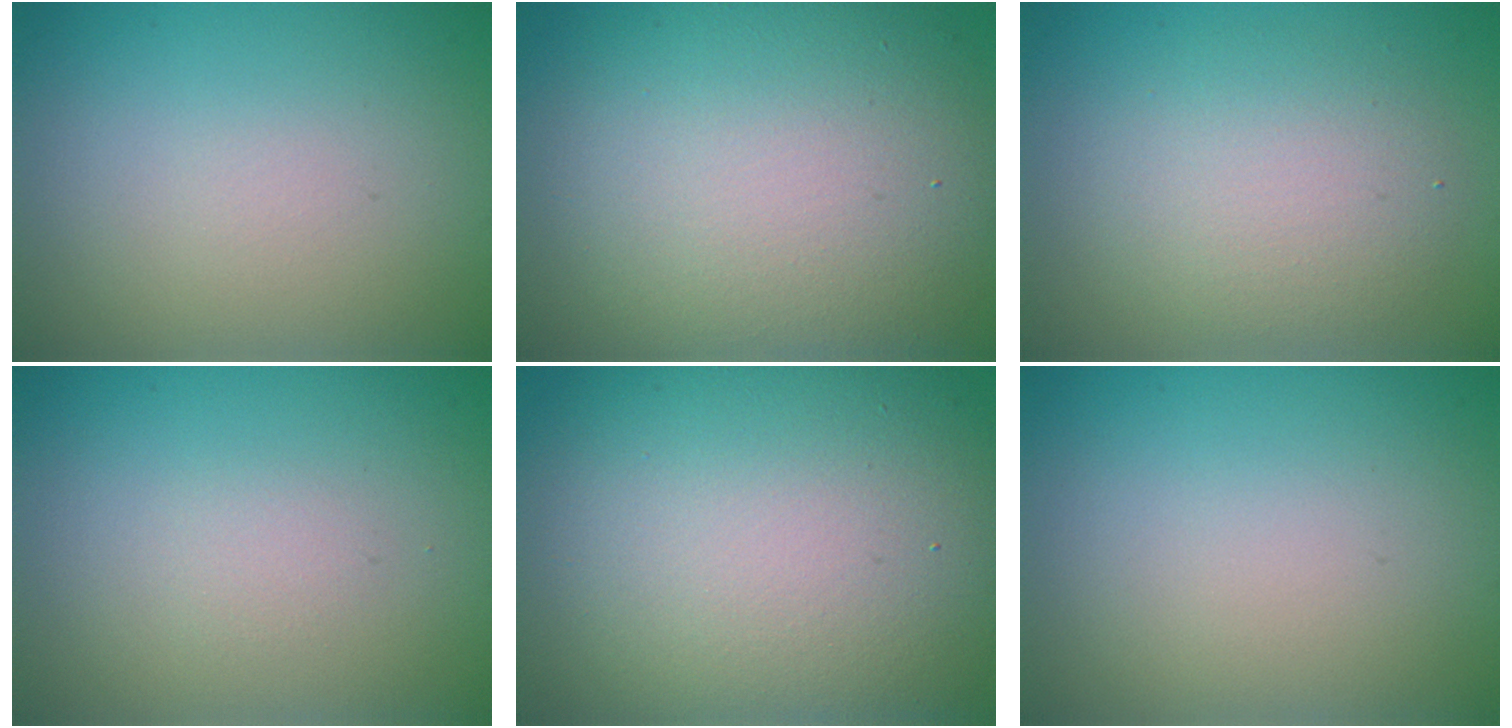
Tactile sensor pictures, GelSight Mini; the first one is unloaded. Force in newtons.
{"total": 12.0, "press": 12.0, "slide": 0.7}
{"total": 3.8, "press": 3.8, "slide": 0.3}
{"total": 0.7, "press": 0.7, "slide": 0.0}
{"total": 15.1, "press": 15.1, "slide": 1.0}
{"total": 0.0}